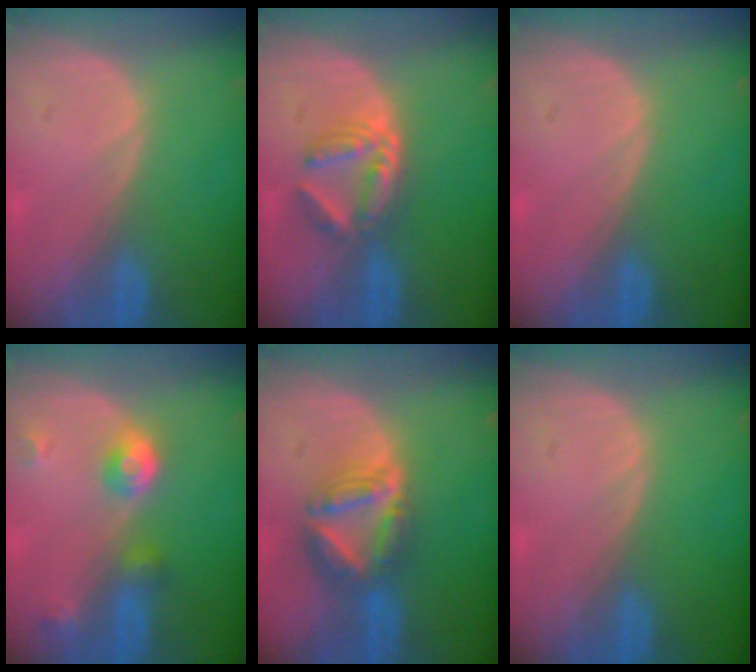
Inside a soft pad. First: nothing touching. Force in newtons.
{"total": 5.9, "press": 5.2, "slide": 2.9}
{"total": 0.0}
{"total": 4.8, "press": 4.4, "slide": 1.9}
{"total": 7.8, "press": 6.8, "slide": 3.8}
{"total": 0.0}